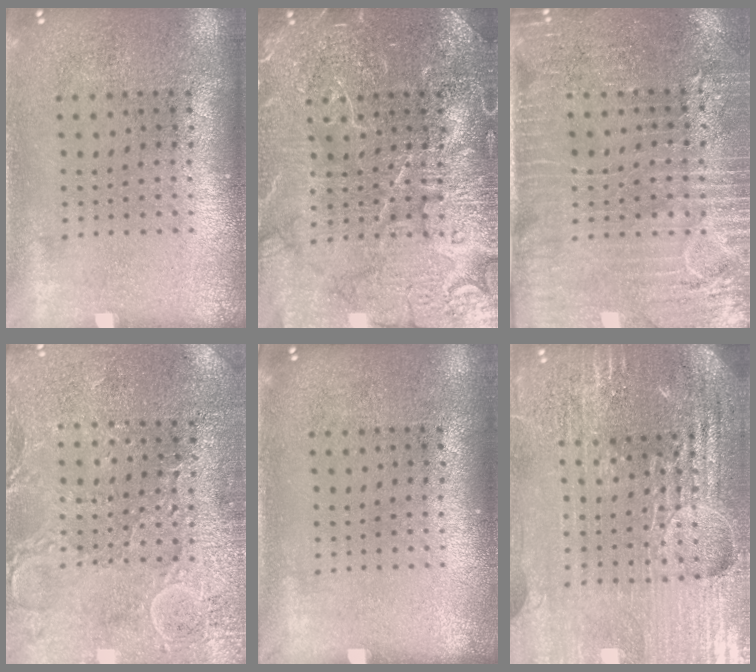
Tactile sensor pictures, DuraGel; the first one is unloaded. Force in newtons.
{"total": 7.2, "press": 7.1, "slide": 1.1}
{"total": 3.6, "press": 3.3, "slide": 1.6}
{"total": 2.9, "press": 2.8, "slide": 0.4}
{"total": 0.0}
{"total": 5.7, "press": 5.2, "slide": 2.3}